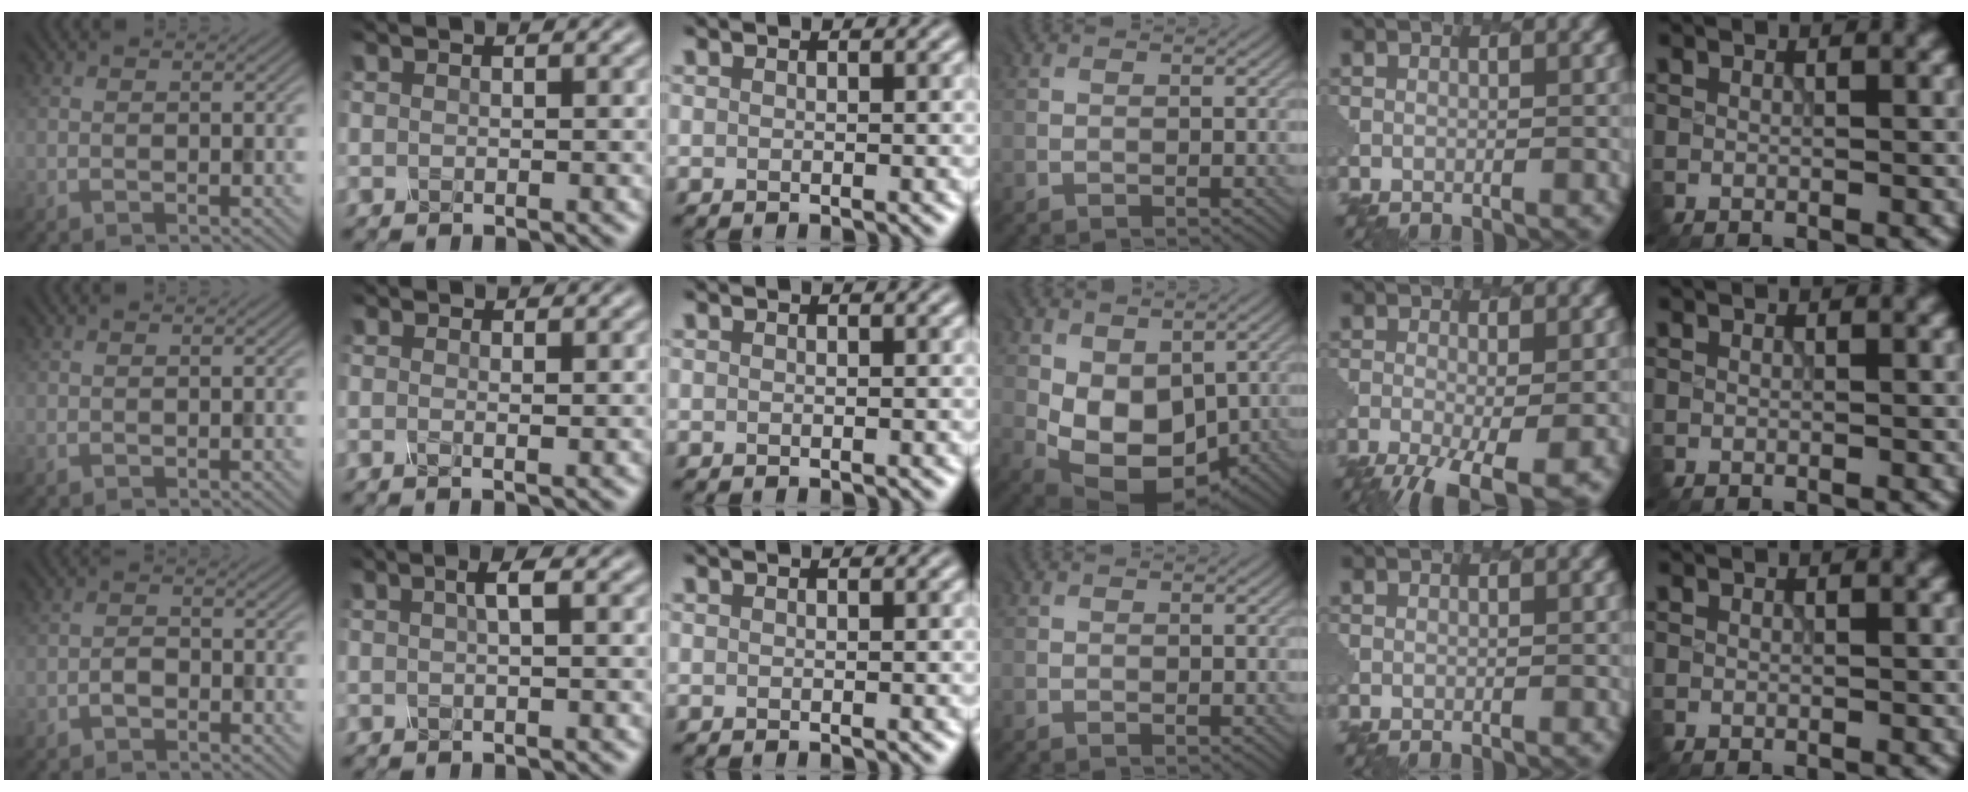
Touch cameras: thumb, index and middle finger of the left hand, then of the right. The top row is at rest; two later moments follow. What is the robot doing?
{"motion": "dispense", "object": "pipette"}